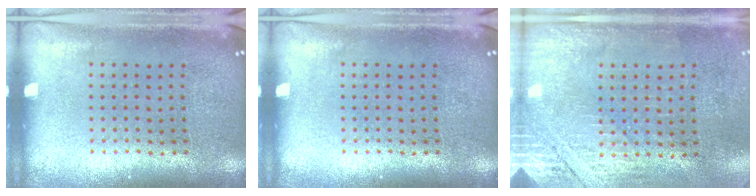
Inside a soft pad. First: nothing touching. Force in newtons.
{"total": 0.0}
{"total": 2.7, "press": 2.4, "slide": 1.2}